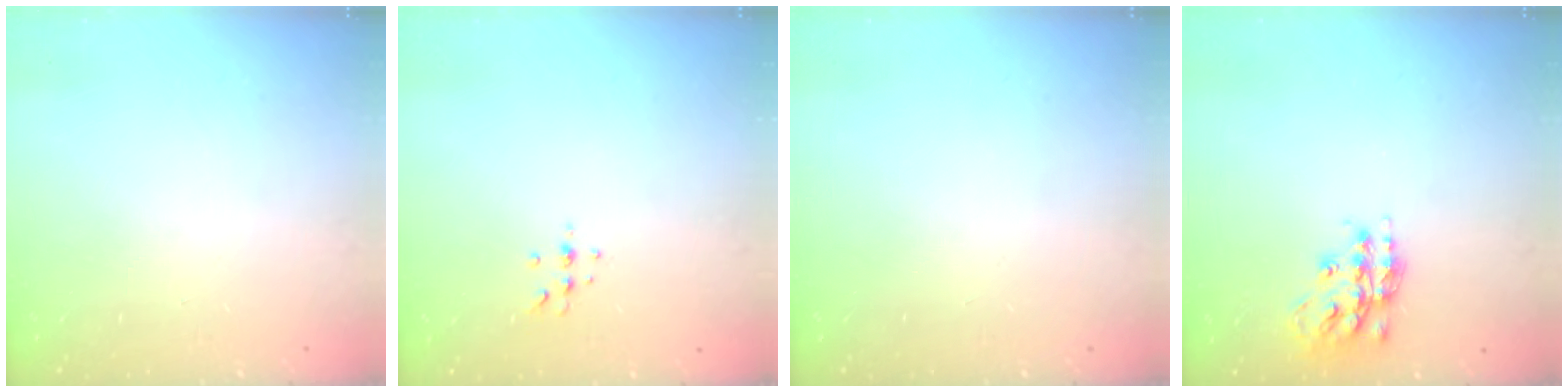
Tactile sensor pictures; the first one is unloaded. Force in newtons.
{"total": 4.3, "press": 4.0, "slide": 1.4}
{"total": 0.0}
{"total": 16.1, "press": 16.1, "slide": 1.0}